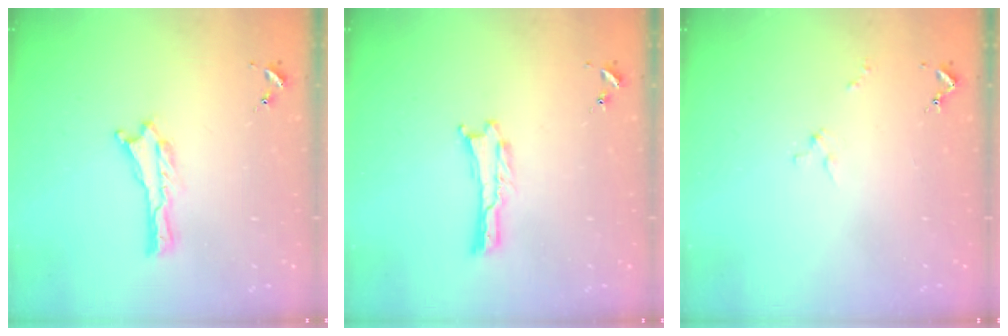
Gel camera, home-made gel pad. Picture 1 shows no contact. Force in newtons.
{"total": 0.0}
{"total": 1.3, "press": 1.2, "slide": 0.1}